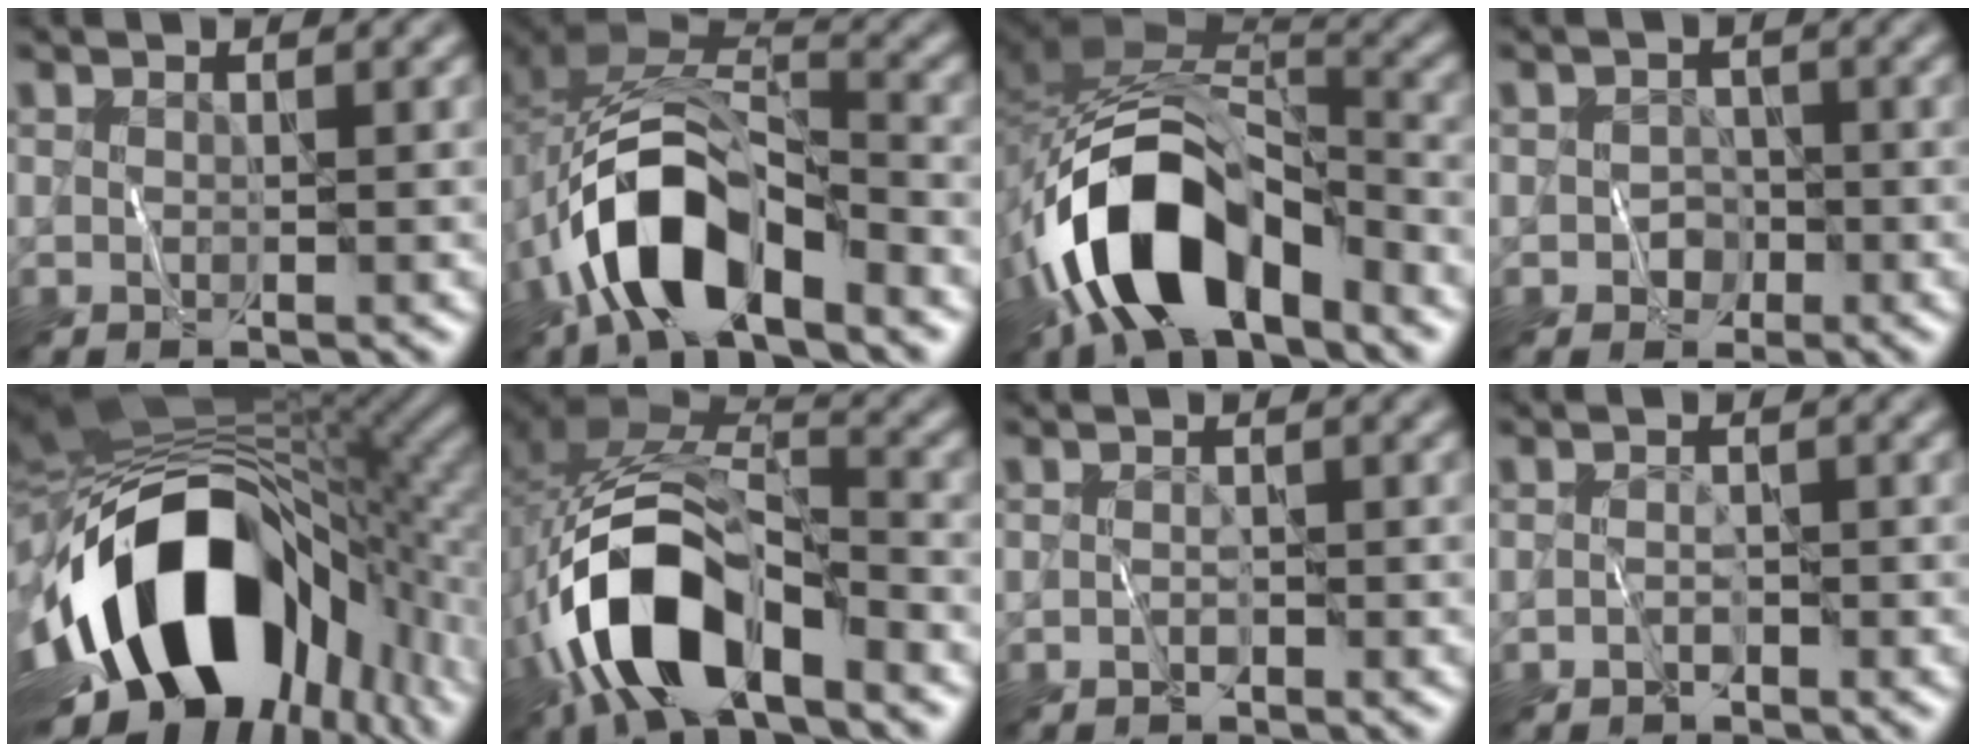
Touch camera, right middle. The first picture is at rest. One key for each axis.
{"total": 11.2, "fx": -5.1, "fy": 5.5, "fz": 8.3, "tx": -0.163, "ty": 0.003, "tz": -0.091}
{"total": 13.0, "fx": -6.9, "fy": 6.9, "fz": 8.6, "tx": -0.161, "ty": -0.009, "tz": -0.126}
{"total": 1.7, "fx": -0.8, "fy": 1.4, "fz": 0.5, "tx": -0.001, "ty": 0.006, "tz": -0.014}
{"total": 19.3, "fx": -5.2, "fy": 10.9, "fz": 15.1, "tx": -0.280, "ty": -0.019, "tz": -0.069}
{"total": 12.7, "fx": -5.3, "fy": 6.3, "fz": 9.6, "tx": -0.200, "ty": 0.000, "tz": -0.096}
{"total": 0.7, "fx": -0.7, "fy": 0.2, "fz": 0.2, "tx": -0.003, "ty": 0.008, "tz": -0.012}
{"total": 1.0, "fx": -0.9, "fy": 0.3, "fz": 0.3, "tx": -0.006, "ty": 0.010, "tz": -0.017}